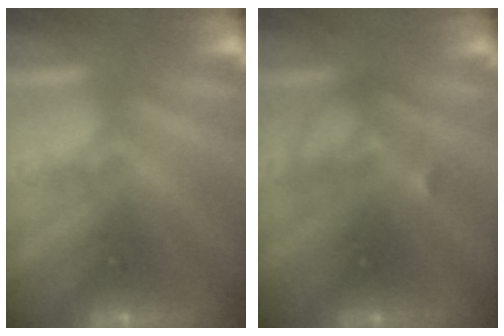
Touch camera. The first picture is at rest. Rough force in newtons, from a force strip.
{"total": 2.4}